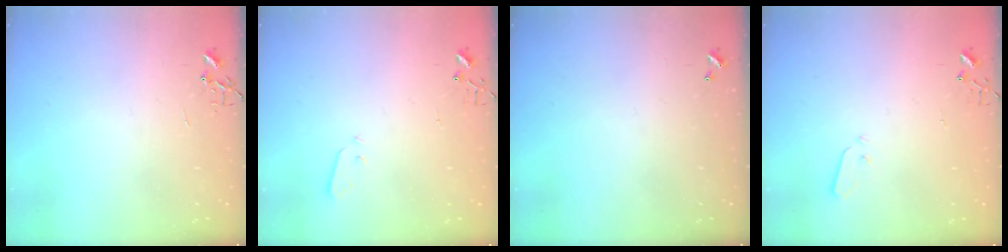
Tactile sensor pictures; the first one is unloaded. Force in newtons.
{"total": 2.1, "press": 2.1, "slide": 0.3}
{"total": 0.0}
{"total": 2.9, "press": 2.9, "slide": 0.4}